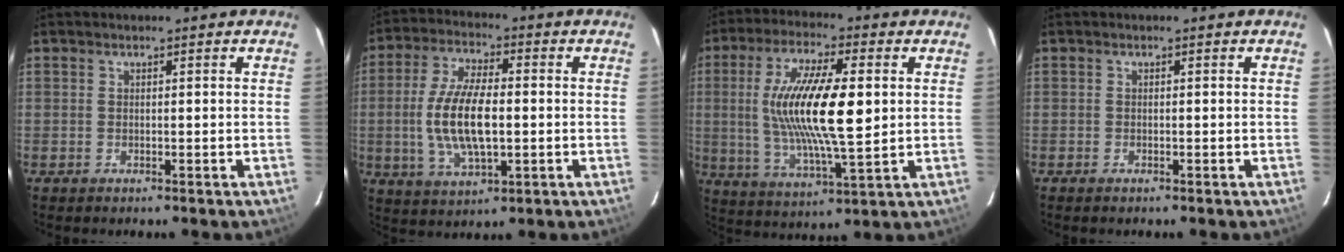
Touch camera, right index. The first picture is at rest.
{"total": 12.7, "force": [-1.1, 5.0, 11.6], "torque": [-0.238, 0.001, -0.018]}
{"total": 17.2, "force": [2.1, 4.6, 16.5], "torque": [-0.309, 0.001, 0.040]}
{"total": 0.5, "force": [-0.4, 0.2, 0.2], "torque": [-0.006, -0.001, -0.009]}